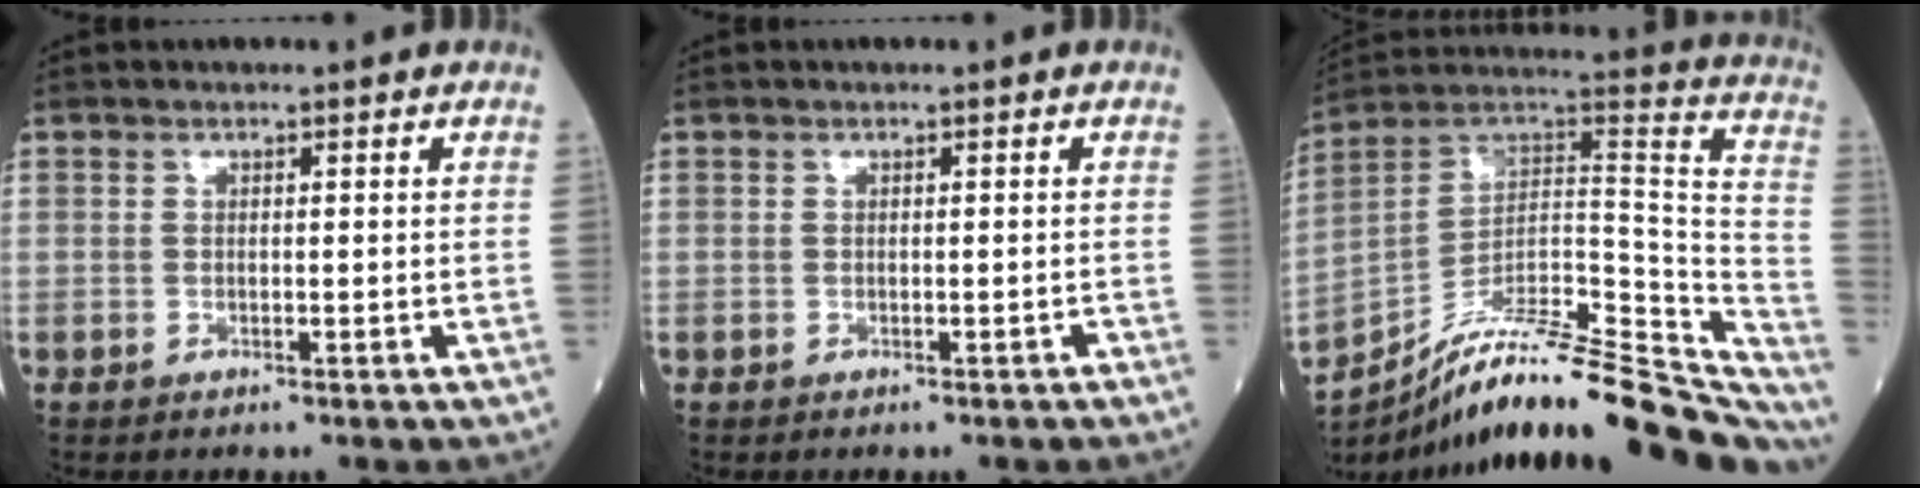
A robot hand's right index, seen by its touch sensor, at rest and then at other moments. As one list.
[{"total": 0.0}, {"total": 32.7, "force": [-27.9, 5.8, 16.1], "torque": [-0.177, 0.005, -0.403]}]